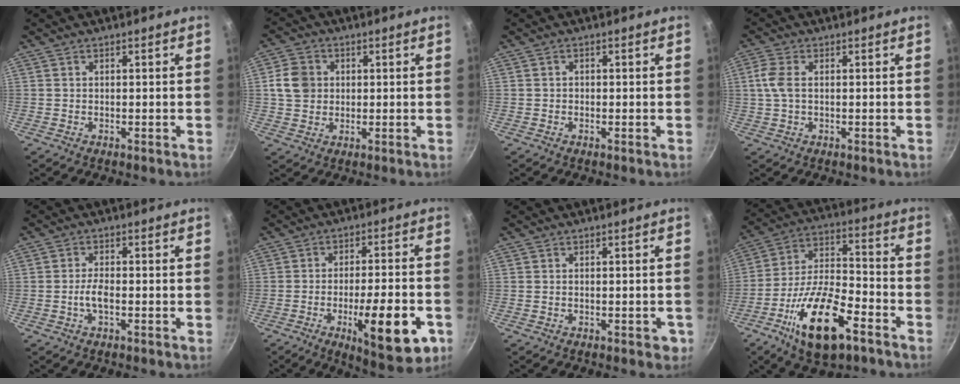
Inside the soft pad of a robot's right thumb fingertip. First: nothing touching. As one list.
[{"total": 6.7, "force": [0.9, 5.9, 3.1], "torque": [-0.035, 0.005, 0.012]}, {"total": 0.6, "force": [-0.3, 0.5, 0.2], "torque": [-0.003, 0.002, -0.005]}, {"total": 4.5, "force": [0.4, 2.6, 3.6], "torque": [-0.085, 0.009, 0.003]}, {"total": 3.2, "force": [-0.9, 1.3, 2.8], "torque": [-0.056, 0.012, -0.019]}, {"total": 16.4, "force": [-6.0, 4.7, 14.4], "torque": [-0.191, 0.018, -0.080]}, {"total": 2.0, "force": [-0.7, 1.1, 1.5], "torque": [-0.008, 0.009, -0.006]}, {"total": 19.5, "force": [-9.8, 8.0, 14.8], "torque": [-0.258, 0.041, -0.177]}]